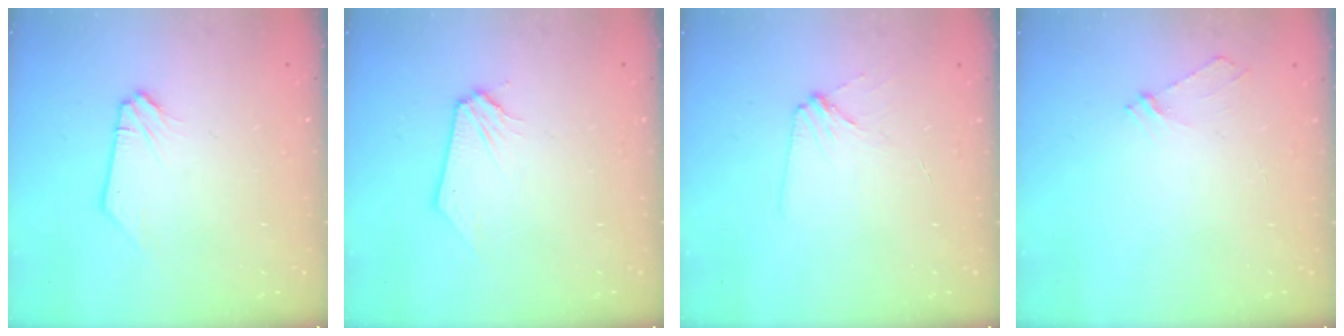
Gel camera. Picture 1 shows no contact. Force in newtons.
{"total": 0.0}
{"total": 3.2, "press": 3.1, "slide": 0.5}
{"total": 4.1, "press": 4.0, "slide": 0.7}